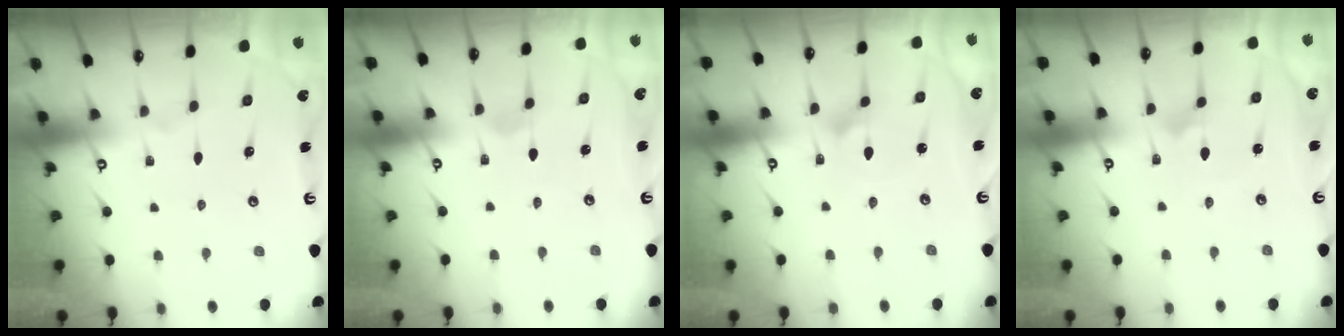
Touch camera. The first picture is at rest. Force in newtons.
{"total": 0.7, "press": 0.7, "slide": 0.1}
{"total": 1.5, "press": 1.5, "slide": 0.1}
{"total": 2.2, "press": 2.2, "slide": 0.2}